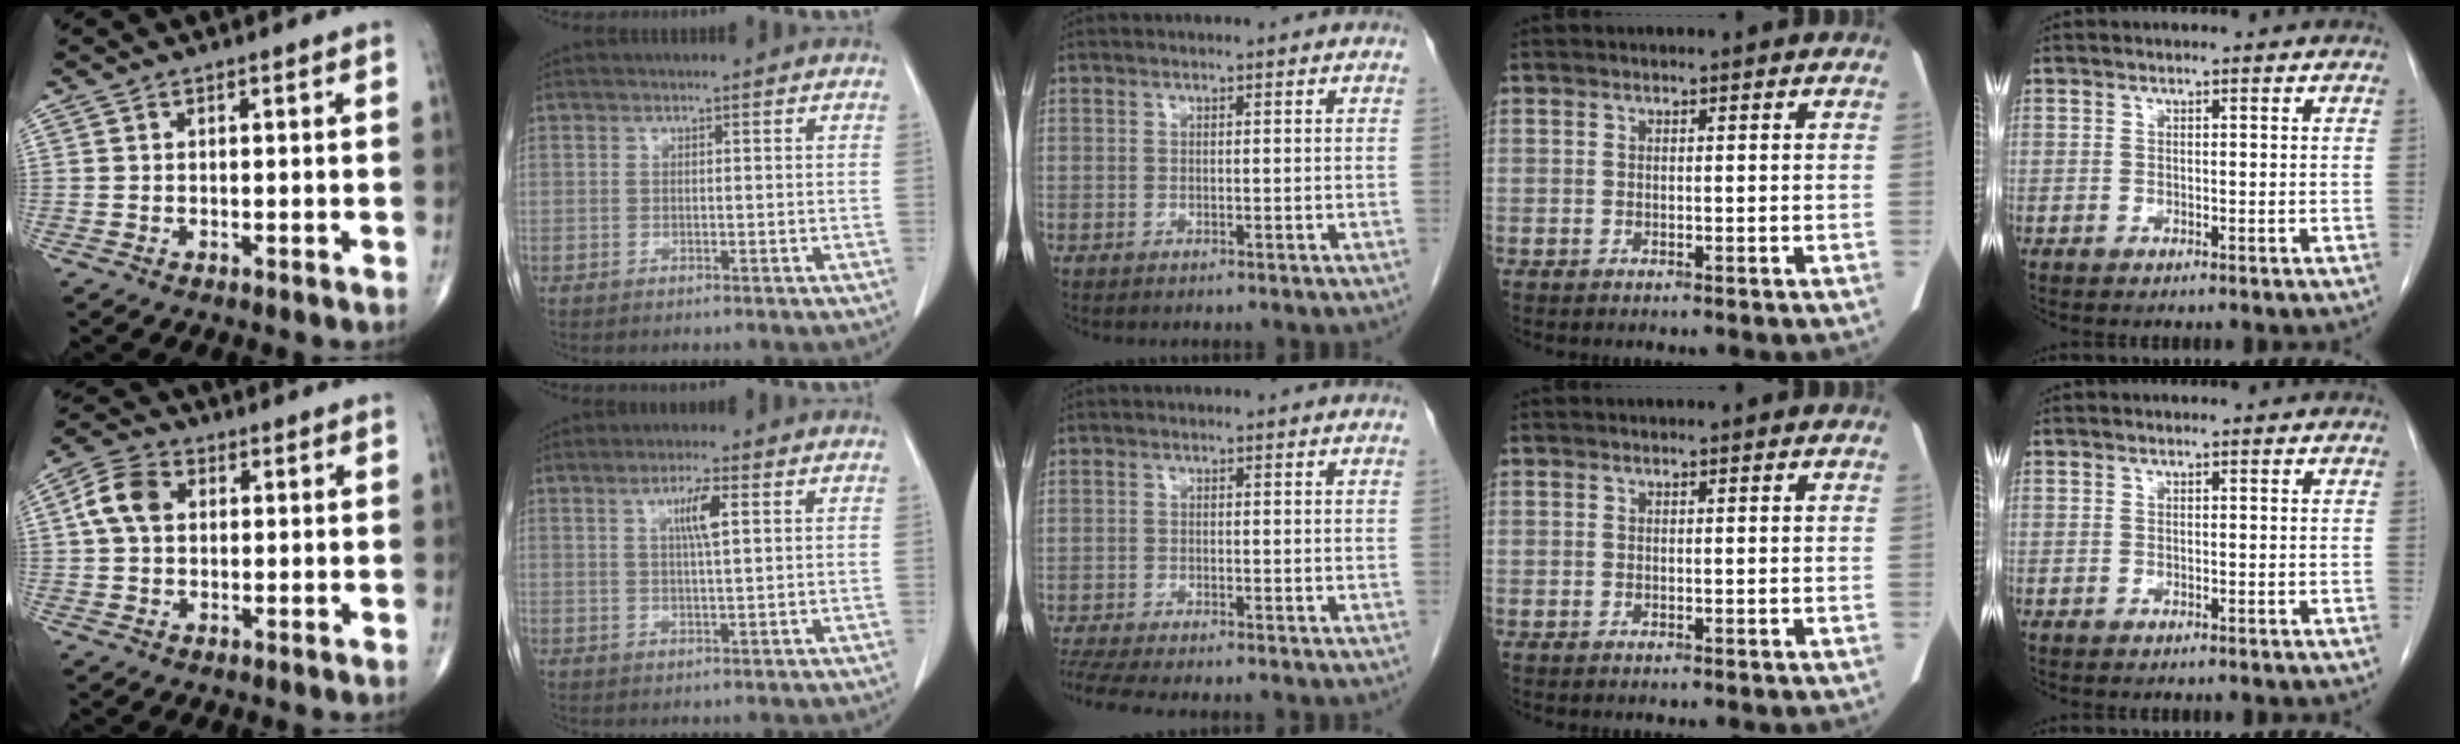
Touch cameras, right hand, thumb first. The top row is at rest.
{"thumb": {"total": 6.9, "force": [1.2, 5.0, 4.7], "torque": [-0.090, 0.017, 0.015]}, "index": {"total": 4.3, "force": [1.5, 0.3, 4.0], "torque": [-0.073, -0.001, 0.025]}, "middle": {"total": 7.6, "force": [-6.6, 0.8, 3.7], "torque": [-0.059, -0.010, -0.105]}}